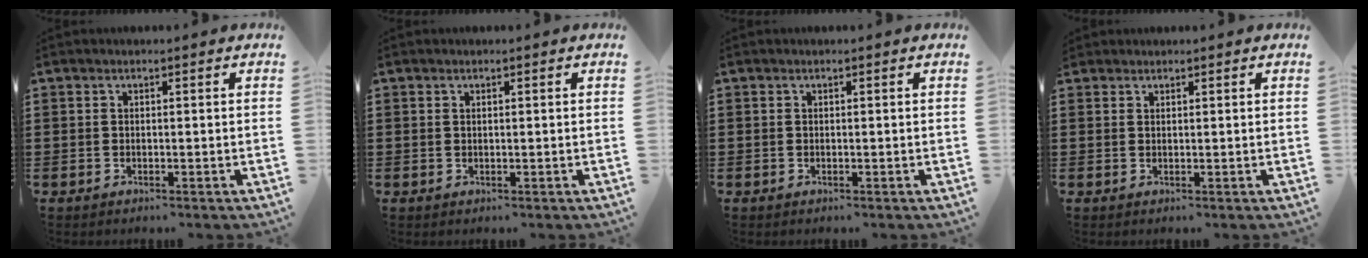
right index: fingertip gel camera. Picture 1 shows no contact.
{"total": 0.0}
{"total": 0.0}
{"total": 0.8, "force": [0.7, 0.3, -0.2], "torque": [0.003, 0.001, 0.014]}